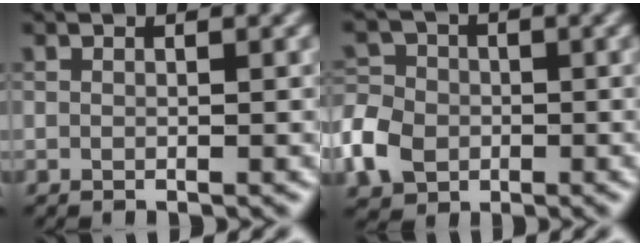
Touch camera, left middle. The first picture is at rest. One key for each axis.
{"total": 5.0, "fx": -1.6, "fy": 4.1, "fz": 2.3, "tx": -0.051, "ty": 0.004, "tz": -0.046}